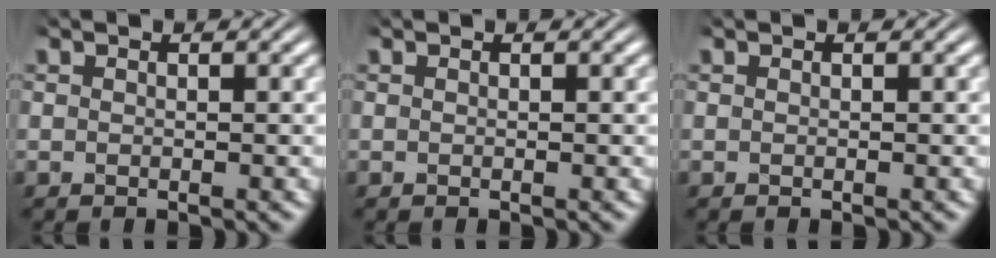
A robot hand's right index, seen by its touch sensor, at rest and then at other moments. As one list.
[{"total": 0.0}, {"total": 0.0}]